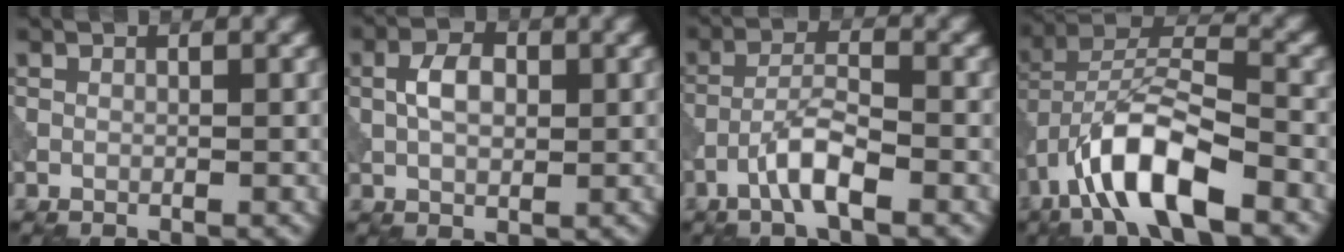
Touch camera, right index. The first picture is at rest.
{"total": 3.5, "force": [0.3, 2.2, 2.6], "torque": [-0.055, 0.005, 0.003]}
{"total": 3.9, "force": [-2.2, 0.8, 3.2], "torque": [-0.062, 0.011, -0.048]}
{"total": 9.6, "force": [-5.0, 3.3, 7.4], "torque": [-0.134, 0.015, -0.096]}